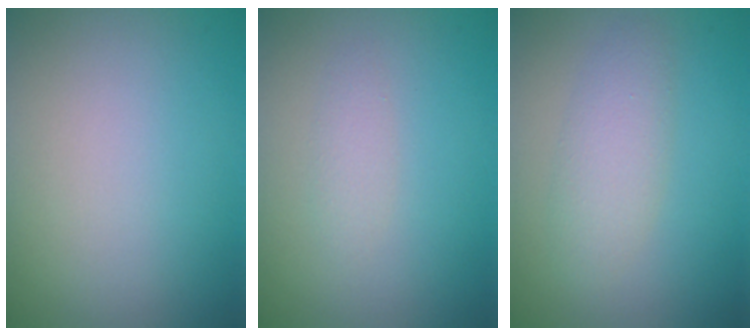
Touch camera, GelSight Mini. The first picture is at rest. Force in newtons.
{"total": 1.1, "press": 1.1, "slide": 0.1}
{"total": 2.6, "press": 2.6, "slide": 0.1}